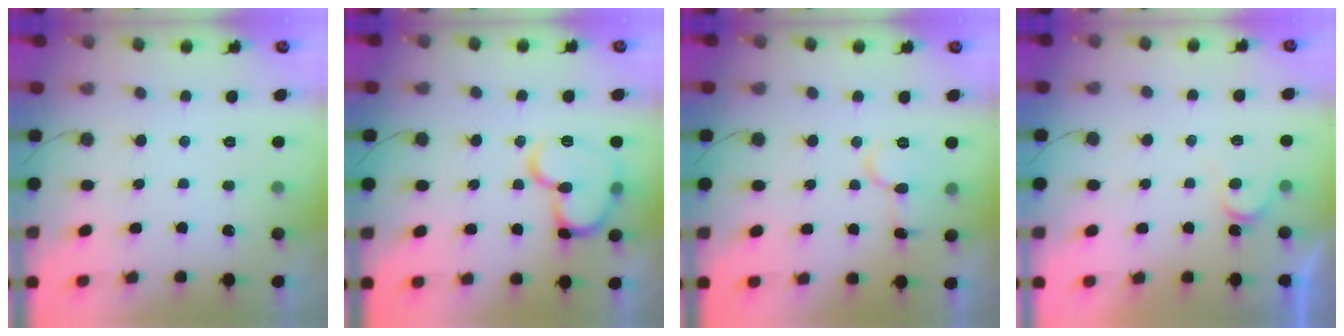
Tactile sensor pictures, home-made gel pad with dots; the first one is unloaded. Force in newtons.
{"total": 14.6, "press": 14.5, "slide": 1.7}
{"total": 8.1, "press": 8.1, "slide": 0.8}
{"total": 4.5, "press": 4.5, "slide": 0.4}